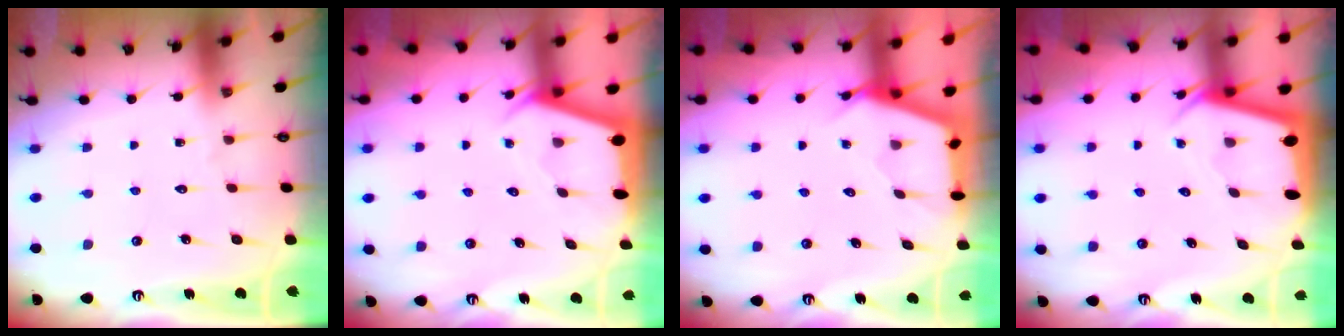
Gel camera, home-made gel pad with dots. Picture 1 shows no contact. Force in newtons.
{"total": 2.4, "press": 2.4, "slide": 0.3}
{"total": 2.5, "press": 2.5, "slide": 0.4}
{"total": 2.5, "press": 2.5, "slide": 0.2}